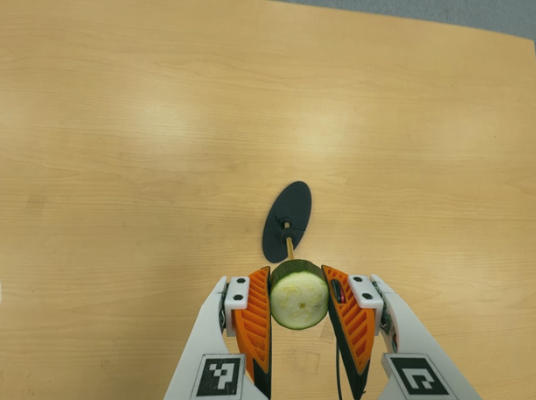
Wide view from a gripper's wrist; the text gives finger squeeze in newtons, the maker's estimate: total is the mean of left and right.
{"total": 12.1, "left": 10.9, "right": 13.2}